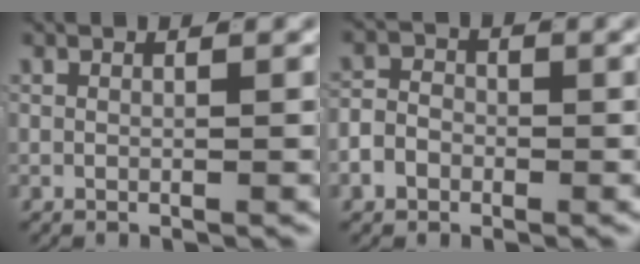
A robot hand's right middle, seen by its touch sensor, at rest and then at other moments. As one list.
[{"total": 3.3, "force": [-1.2, 2.8, 1.4], "torque": [-0.021, 0.000, -0.025]}]